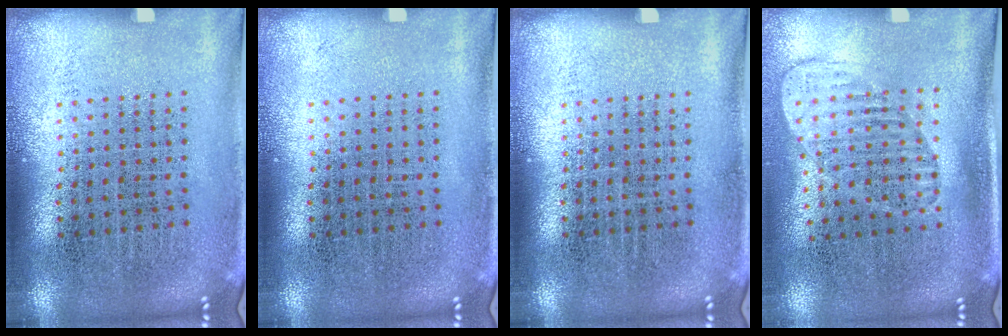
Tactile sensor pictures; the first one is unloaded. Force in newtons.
{"total": 0.0}
{"total": 0.0}
{"total": 1.4, "press": 1.1, "slide": 0.9}